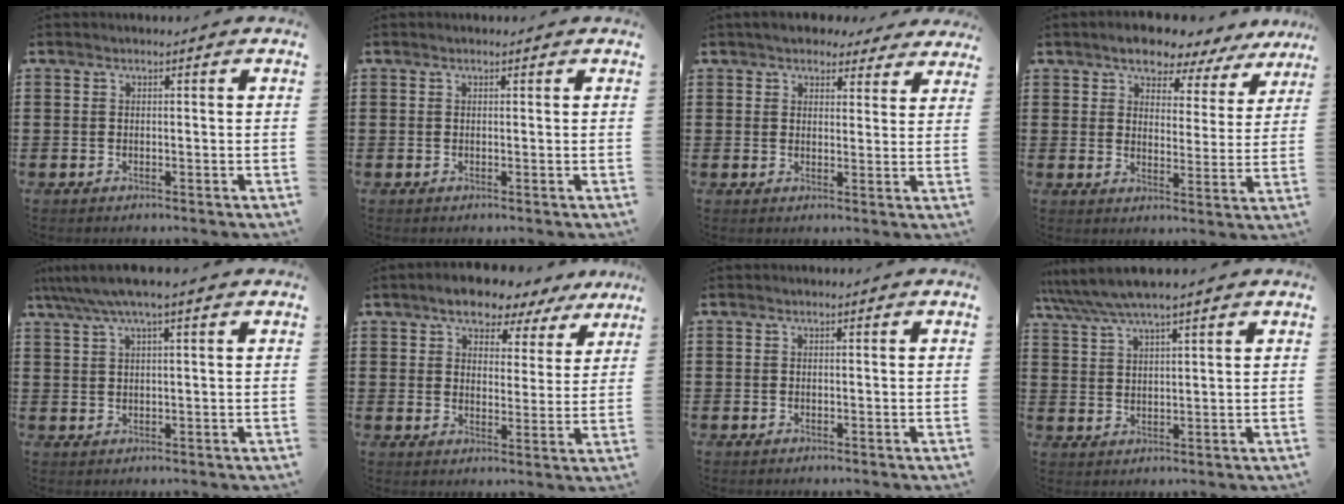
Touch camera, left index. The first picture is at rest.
{"total": 0.0}
{"total": 4.4, "force": [4.0, 1.4, 1.2], "torque": [-0.037, -0.004, 0.076]}
{"total": 5.7, "force": [5.3, 1.6, 1.5], "torque": [-0.047, -0.021, 0.091]}
{"total": 4.0, "force": [2.6, 0.2, 3.1], "torque": [-0.066, 0.002, 0.044]}
{"total": 6.0, "force": [5.3, 2.1, 1.8], "torque": [-0.044, -0.013, 0.092]}
{"total": 0.0}
{"total": 5.3, "force": [4.5, 0.5, 2.8], "torque": [-0.067, -0.010, 0.080]}